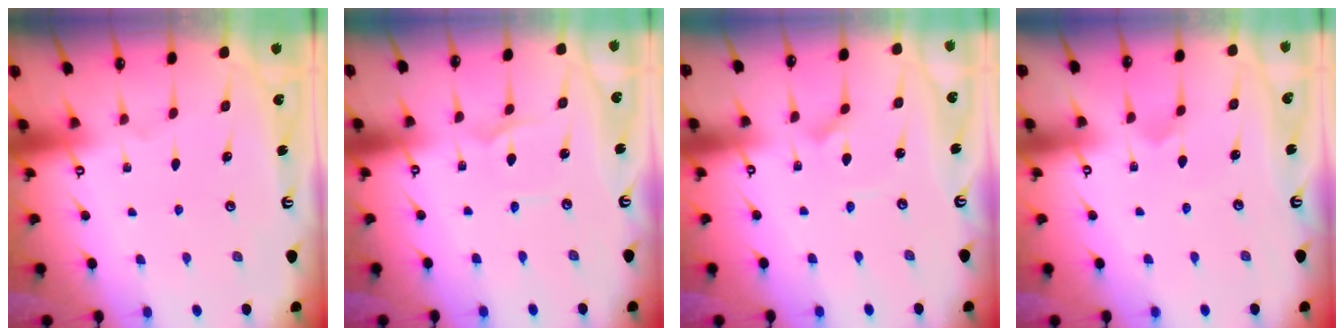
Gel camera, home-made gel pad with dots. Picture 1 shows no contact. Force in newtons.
{"total": 2.6, "press": 2.6, "slide": 0.2}
{"total": 1.8, "press": 1.8, "slide": 0.2}
{"total": 2.8, "press": 2.8, "slide": 0.3}